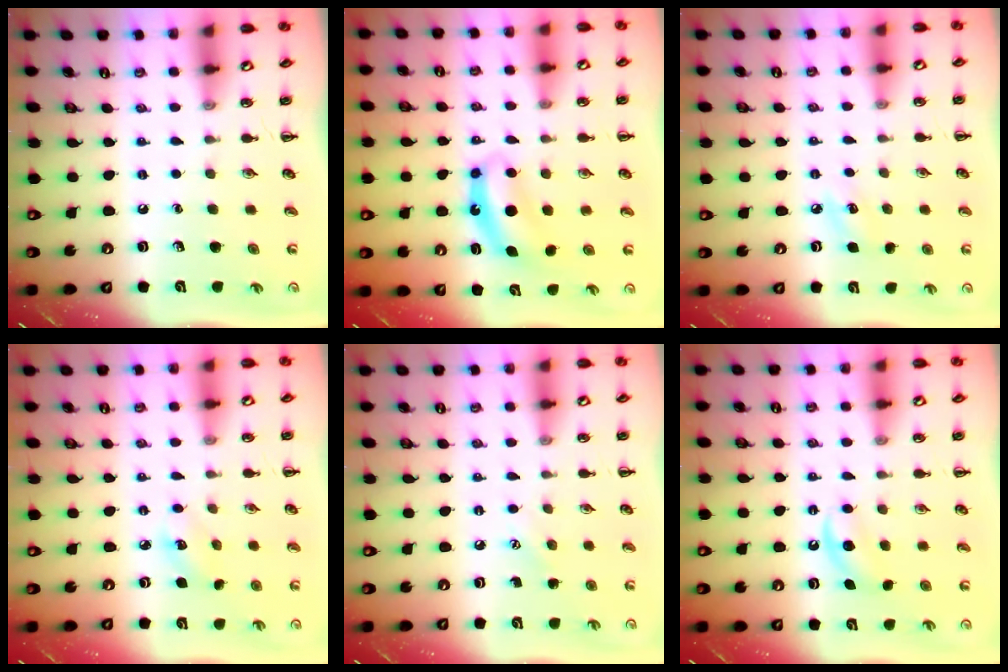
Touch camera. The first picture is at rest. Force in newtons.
{"total": 7.1, "press": 7.1, "slide": 0.6}
{"total": 6.0, "press": 5.7, "slide": 1.6}
{"total": 3.5, "press": 3.5, "slide": 0.8}
{"total": 4.9, "press": 4.7, "slide": 1.3}
{"total": 4.9, "press": 4.7, "slide": 1.4}